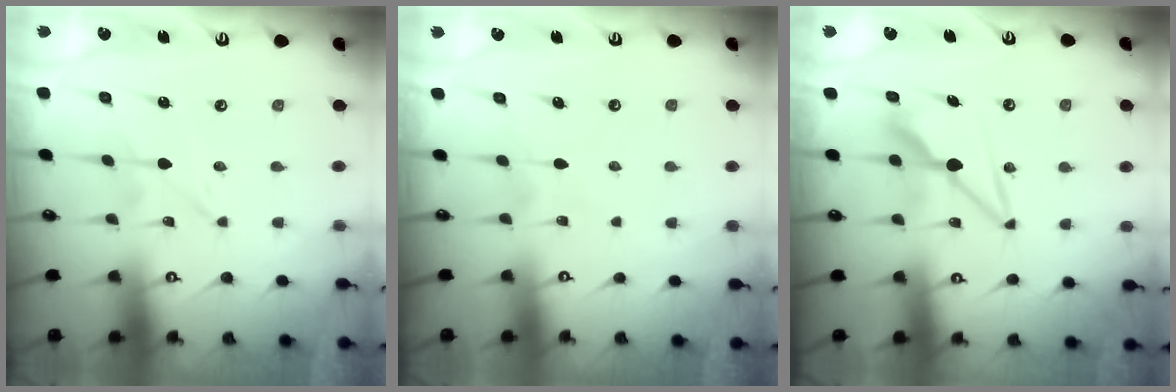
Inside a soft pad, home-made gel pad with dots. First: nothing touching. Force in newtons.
{"total": 5.1, "press": 5.1, "slide": 0.5}
{"total": 8.8, "press": 8.8, "slide": 0.2}